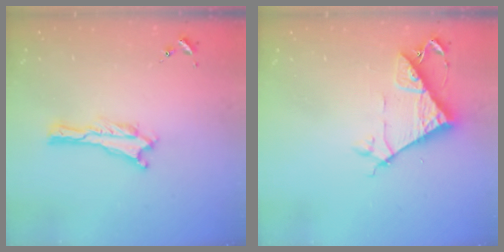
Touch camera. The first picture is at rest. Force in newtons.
{"total": 7.0, "press": 7.0, "slide": 0.7}